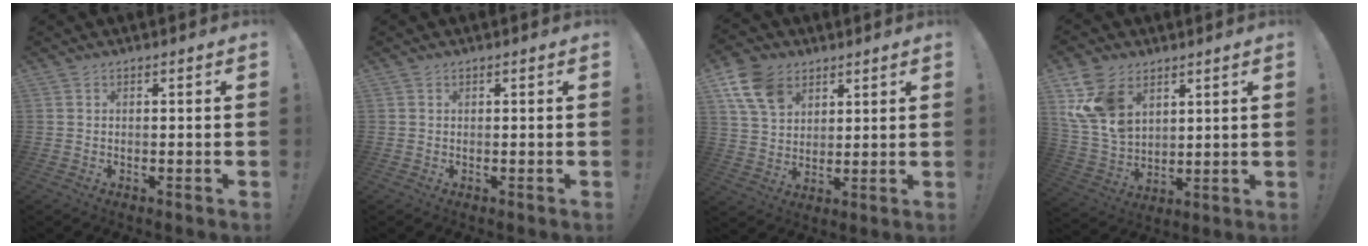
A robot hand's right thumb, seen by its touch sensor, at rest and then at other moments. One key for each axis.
{"total": 0.0}
{"total": 12.6, "fx": 6.6, "fy": 8.7, "fz": 6.1, "tx": -0.102, "ty": -0.024, "tz": 0.133}
{"total": 14.5, "fx": 6.7, "fy": 10.1, "fz": 8.0, "tx": -0.159, "ty": -0.035, "tz": 0.133}